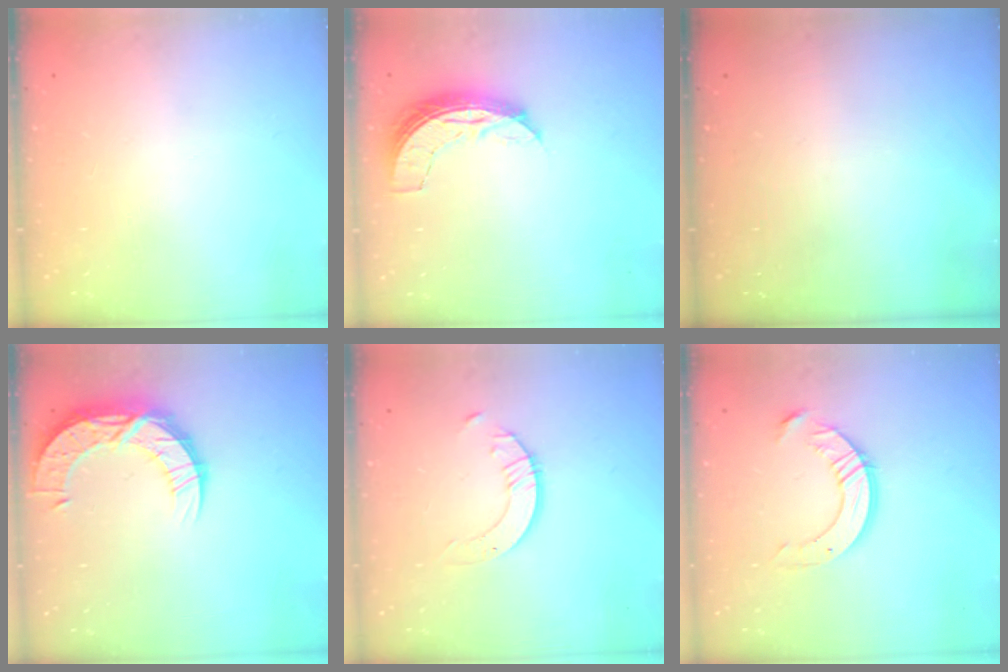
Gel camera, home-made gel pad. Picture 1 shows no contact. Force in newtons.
{"total": 6.9, "press": 6.9, "slide": 0.5}
{"total": 0.0}
{"total": 12.8, "press": 12.8, "slide": 0.9}
{"total": 2.1, "press": 2.1, "slide": 0.2}
{"total": 10.5, "press": 10.4, "slide": 0.9}